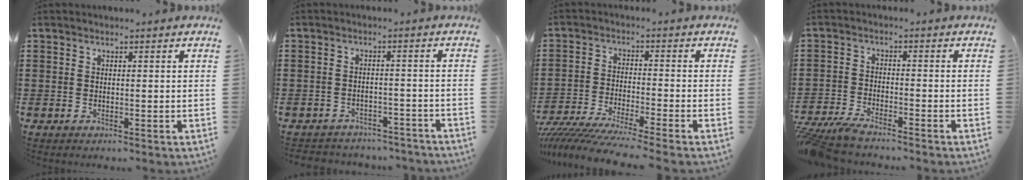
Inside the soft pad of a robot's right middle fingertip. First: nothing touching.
{"total": 2.9, "force": [-2.8, 0.3, -0.3], "torque": [-0.003, -0.001, -0.062]}
{"total": 6.1, "force": [-5.9, -0.6, 1.7], "torque": [-0.045, -0.017, -0.117]}
{"total": 4.2, "force": [-4.0, 0.2, 1.2], "torque": [-0.043, -0.009, -0.086]}